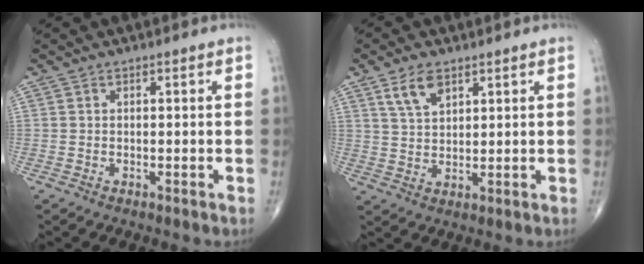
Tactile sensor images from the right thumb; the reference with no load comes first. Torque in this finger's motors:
{"motor_torque": [-0.33, 0.65, 0.35, 0.40, 0.02]}